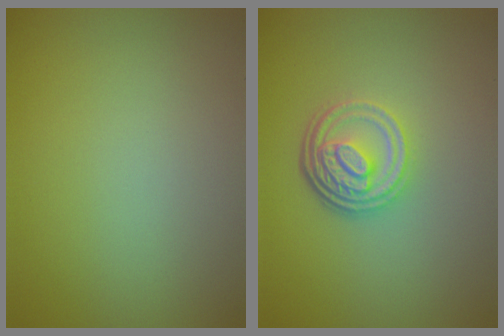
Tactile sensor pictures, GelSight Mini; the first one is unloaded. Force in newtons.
{"total": 4.7, "press": 3.4, "slide": 3.2}